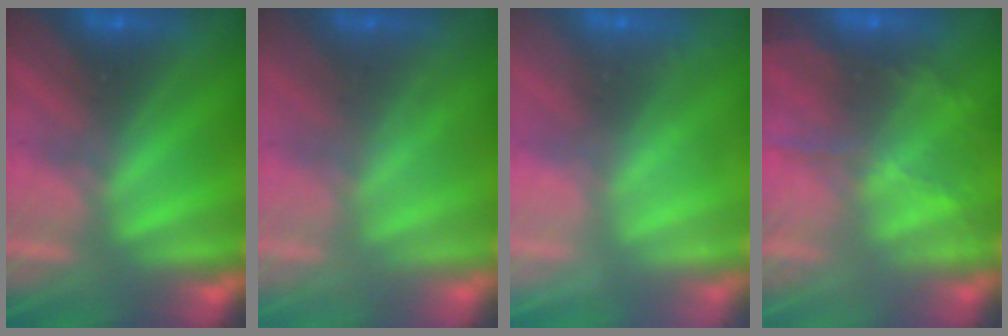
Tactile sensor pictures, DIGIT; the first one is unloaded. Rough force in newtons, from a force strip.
{"total": 2.1}
{"total": 2.4}
{"total": 6.8}